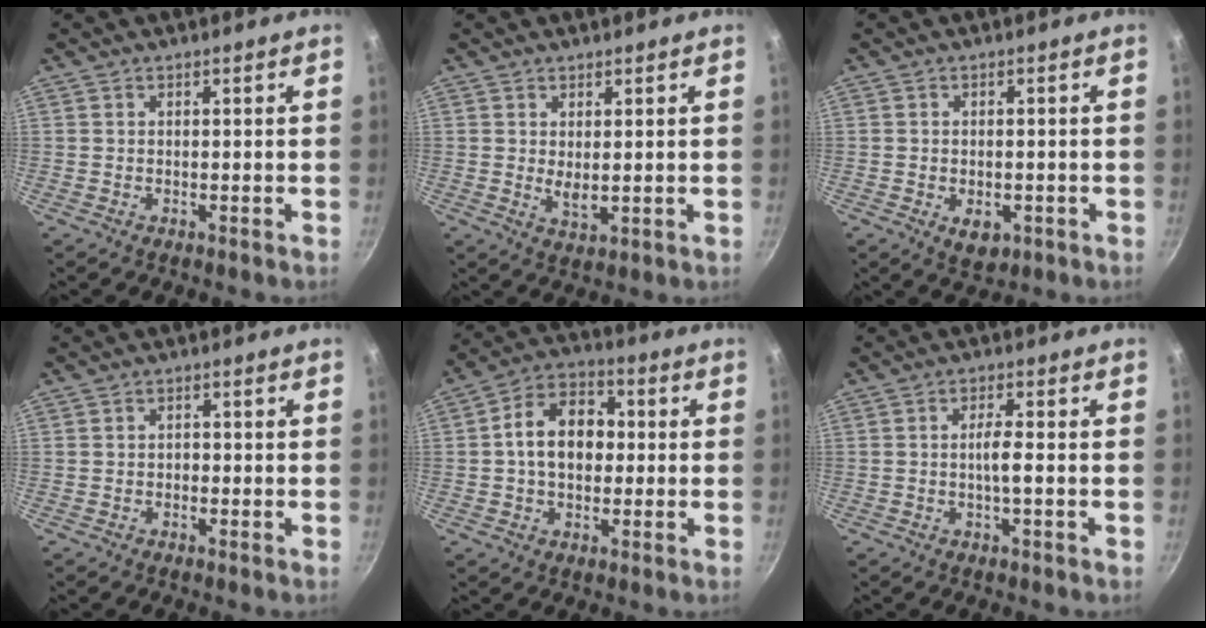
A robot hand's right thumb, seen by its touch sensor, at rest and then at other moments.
{"total": 3.2, "force": [0.8, 1.4, 2.7], "torque": [-0.046, -0.016, 0.018]}
{"total": 4.6, "force": [-1.5, 3.0, 3.1], "torque": [-0.037, 0.000, -0.013]}
{"total": 1.2, "force": [-0.5, 1.0, 0.5], "torque": [-0.005, 0.005, -0.008]}
{"total": 11.8, "force": [0.4, 8.5, 8.2], "torque": [-0.100, 0.029, -0.010]}
{"total": 3.2, "force": [-0.6, 0.3, 3.1], "torque": [-0.064, 0.010, -0.014]}